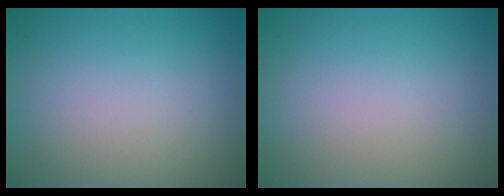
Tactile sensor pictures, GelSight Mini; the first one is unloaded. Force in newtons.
{"total": 0.0}